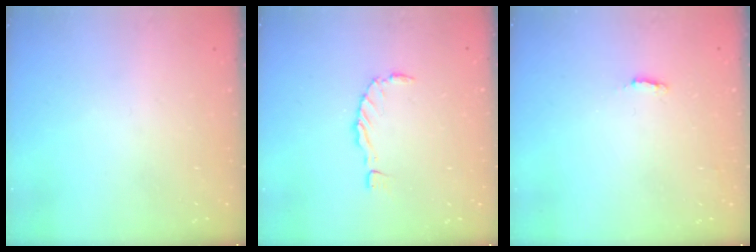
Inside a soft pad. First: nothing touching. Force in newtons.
{"total": 0.0}
{"total": 2.3, "press": 2.2, "slide": 0.5}